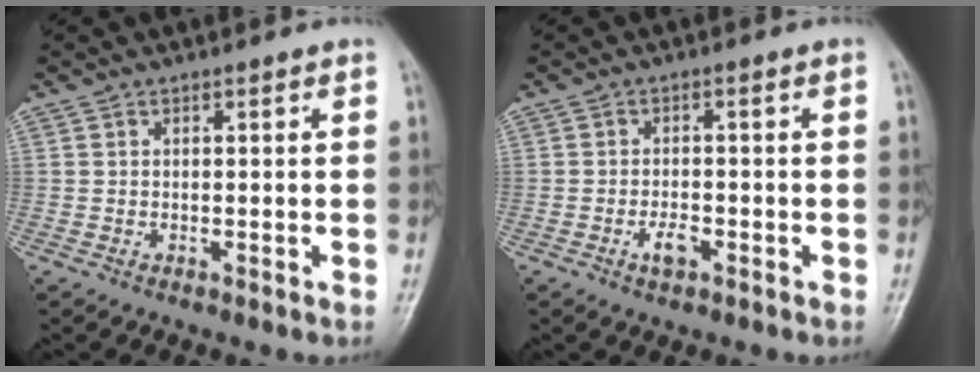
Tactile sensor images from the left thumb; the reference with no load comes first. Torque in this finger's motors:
{"motor_torque": [-0.15, 0.46, 0.44, 0.19, 0.02]}